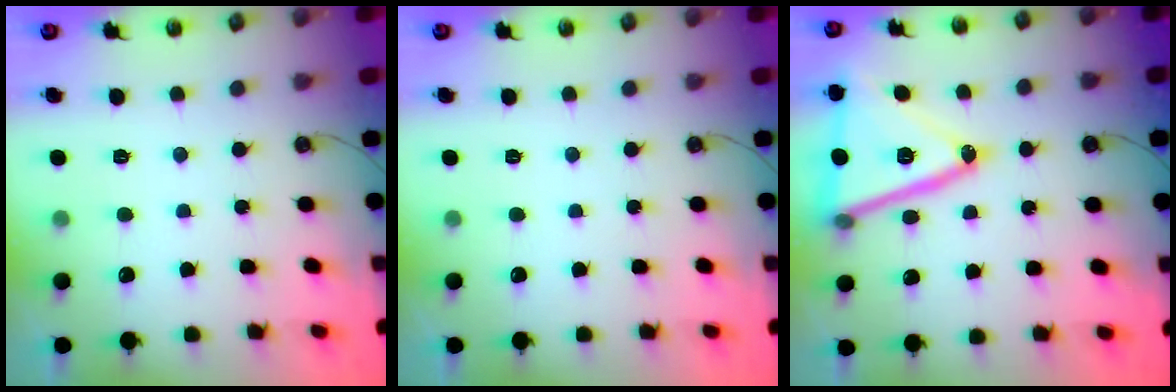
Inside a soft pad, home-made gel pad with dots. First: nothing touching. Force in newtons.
{"total": 0.0}
{"total": 22.6, "press": 22.3, "slide": 3.3}